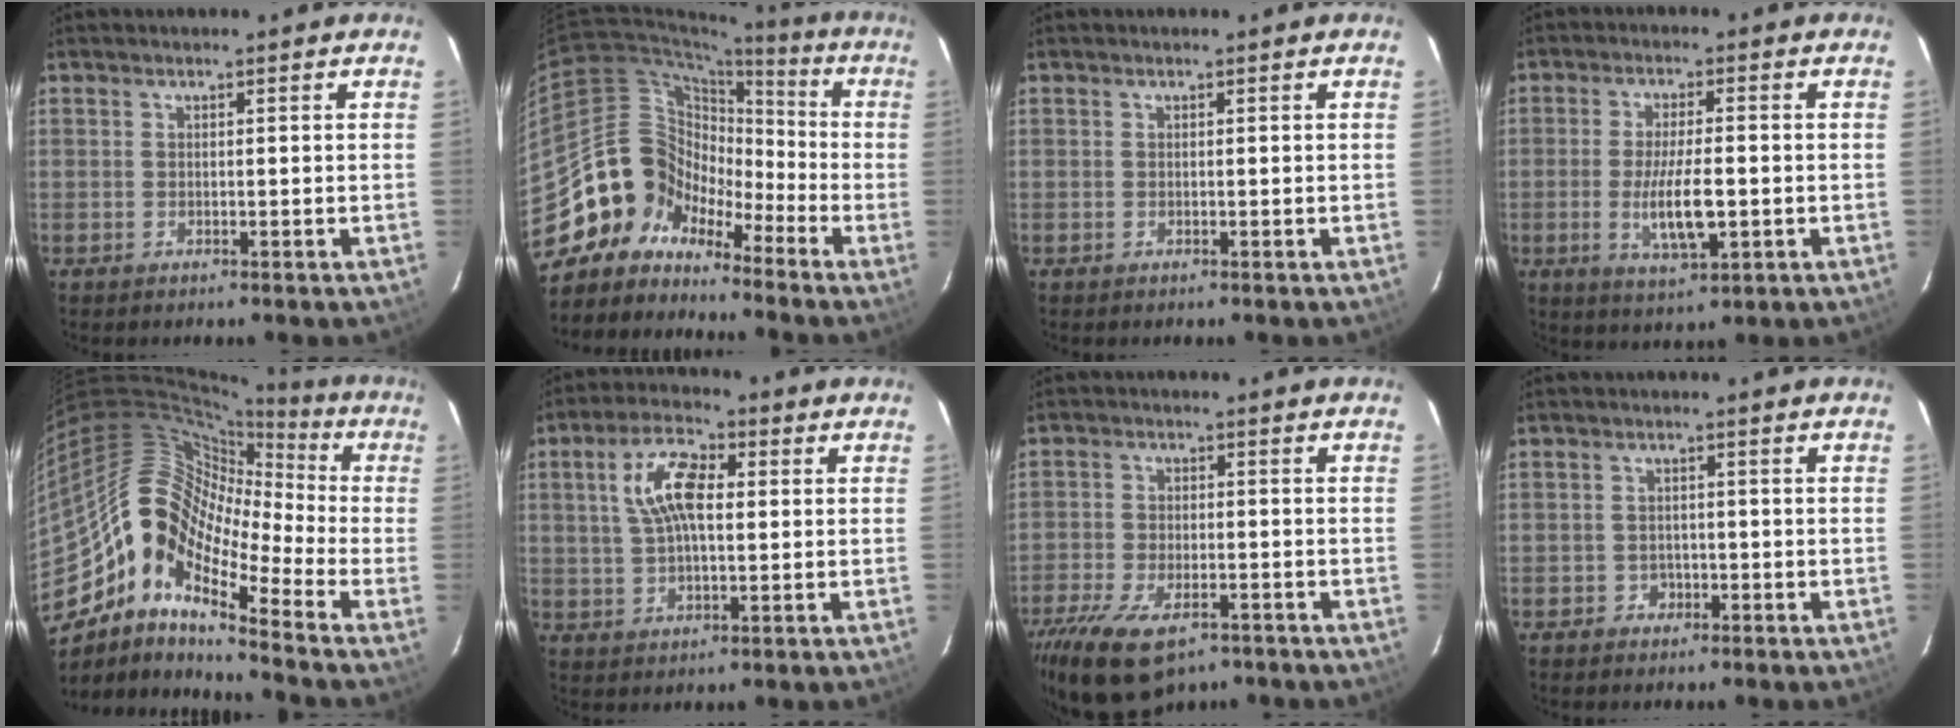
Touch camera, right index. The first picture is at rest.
{"total": 11.8, "force": [-8.7, 8.0, 1.3], "torque": [-0.036, 0.044, -0.177]}
{"total": 0.0}
{"total": 8.7, "force": [-1.7, 2.5, 8.1], "torque": [-0.156, -0.013, -0.027]}
{"total": 16.2, "force": [-7.9, 7.2, 12.2], "torque": [-0.197, -0.002, -0.170]}
{"total": 9.7, "force": [2.0, 4.6, 8.3], "torque": [-0.164, 0.022, 0.037]}
{"total": 14.3, "force": [-9.4, 6.5, 8.7], "torque": [-0.192, -0.033, -0.154]}
{"total": 2.3, "force": [-1.2, 1.9, 0.1], "torque": [-0.005, 0.007, -0.016]}